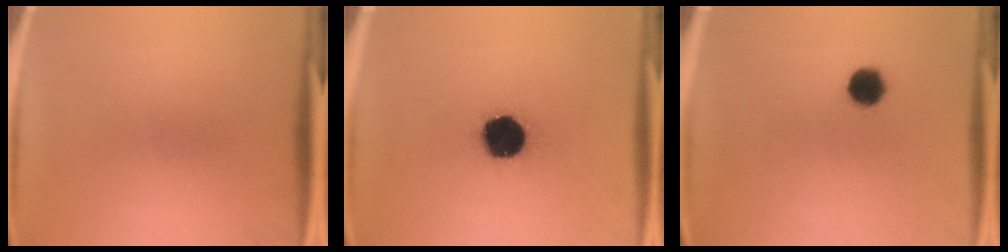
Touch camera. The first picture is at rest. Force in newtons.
{"total": 16.7}
{"total": 5.5}